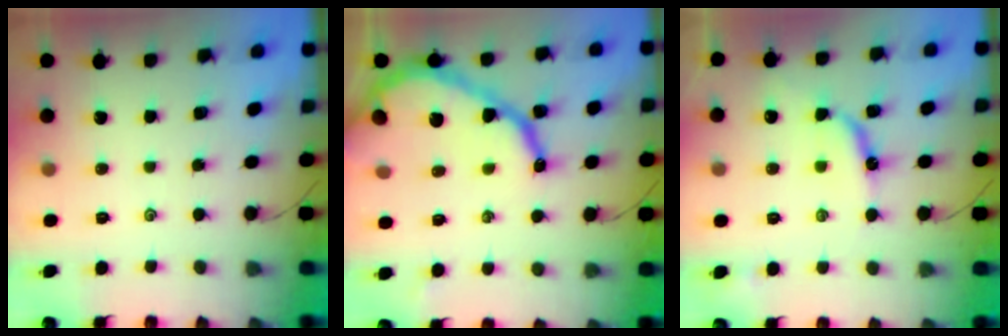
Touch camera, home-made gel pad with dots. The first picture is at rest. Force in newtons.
{"total": 17.2, "press": 17.1, "slide": 1.5}
{"total": 9.3, "press": 9.2, "slide": 1.0}